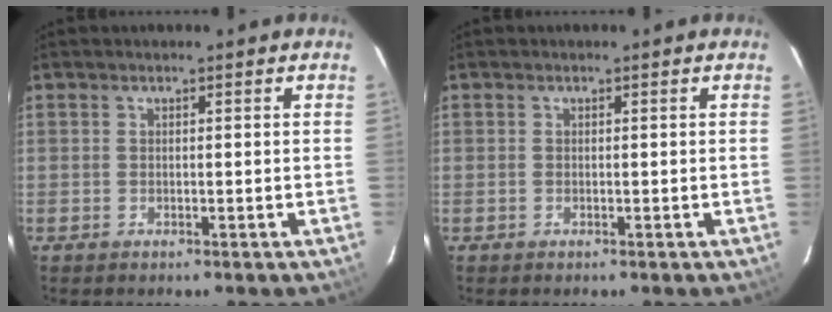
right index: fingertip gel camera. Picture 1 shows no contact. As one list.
[{"total": 0.0}]